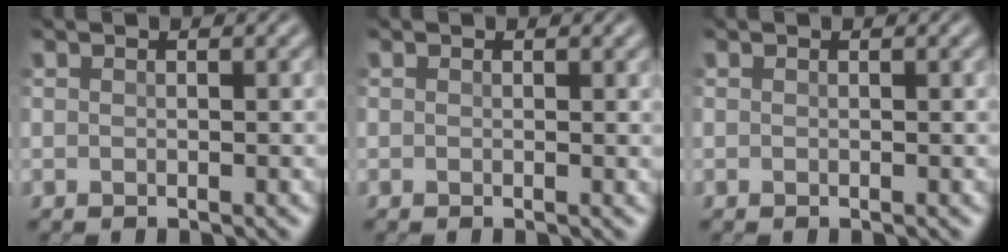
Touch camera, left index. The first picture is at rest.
{"total": 0.0}
{"total": 0.0}